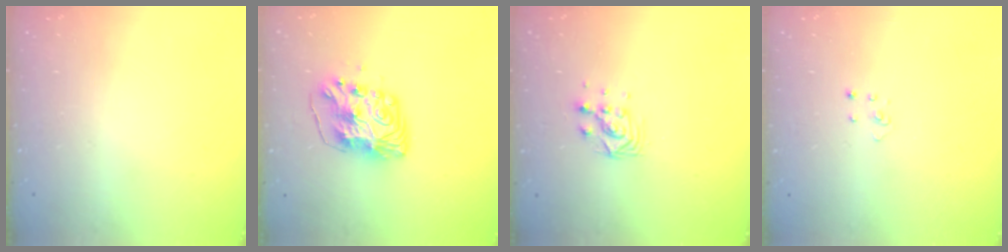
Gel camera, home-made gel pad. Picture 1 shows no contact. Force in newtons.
{"total": 9.2, "press": 9.1, "slide": 1.1}
{"total": 6.8, "press": 6.8, "slide": 0.4}
{"total": 2.2, "press": 2.2, "slide": 0.2}